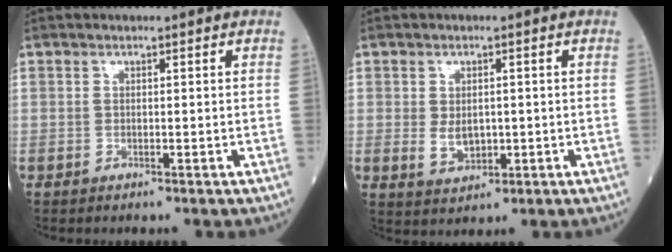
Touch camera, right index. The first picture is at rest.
{"total": 3.7, "force": [-0.2, 2.3, 2.8], "torque": [-0.050, -0.003, 0.008]}